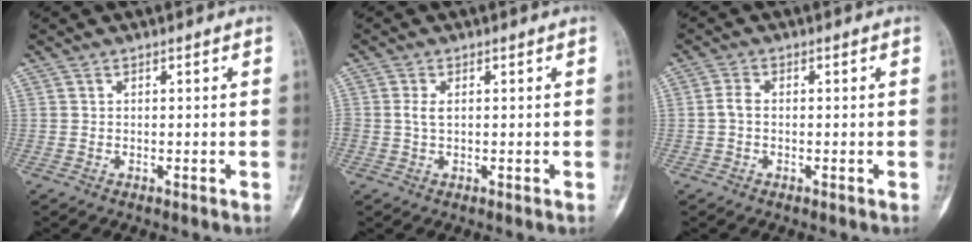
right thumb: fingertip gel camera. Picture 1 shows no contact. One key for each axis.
{"total": 1.6, "fx": 0.2, "fy": 0.9, "fz": 1.4, "tx": -0.033, "ty": 0.002, "tz": 0.004}
{"total": 2.0, "fx": -0.3, "fy": 1.3, "fz": 1.6, "tx": -0.031, "ty": 0.004, "tz": -0.011}